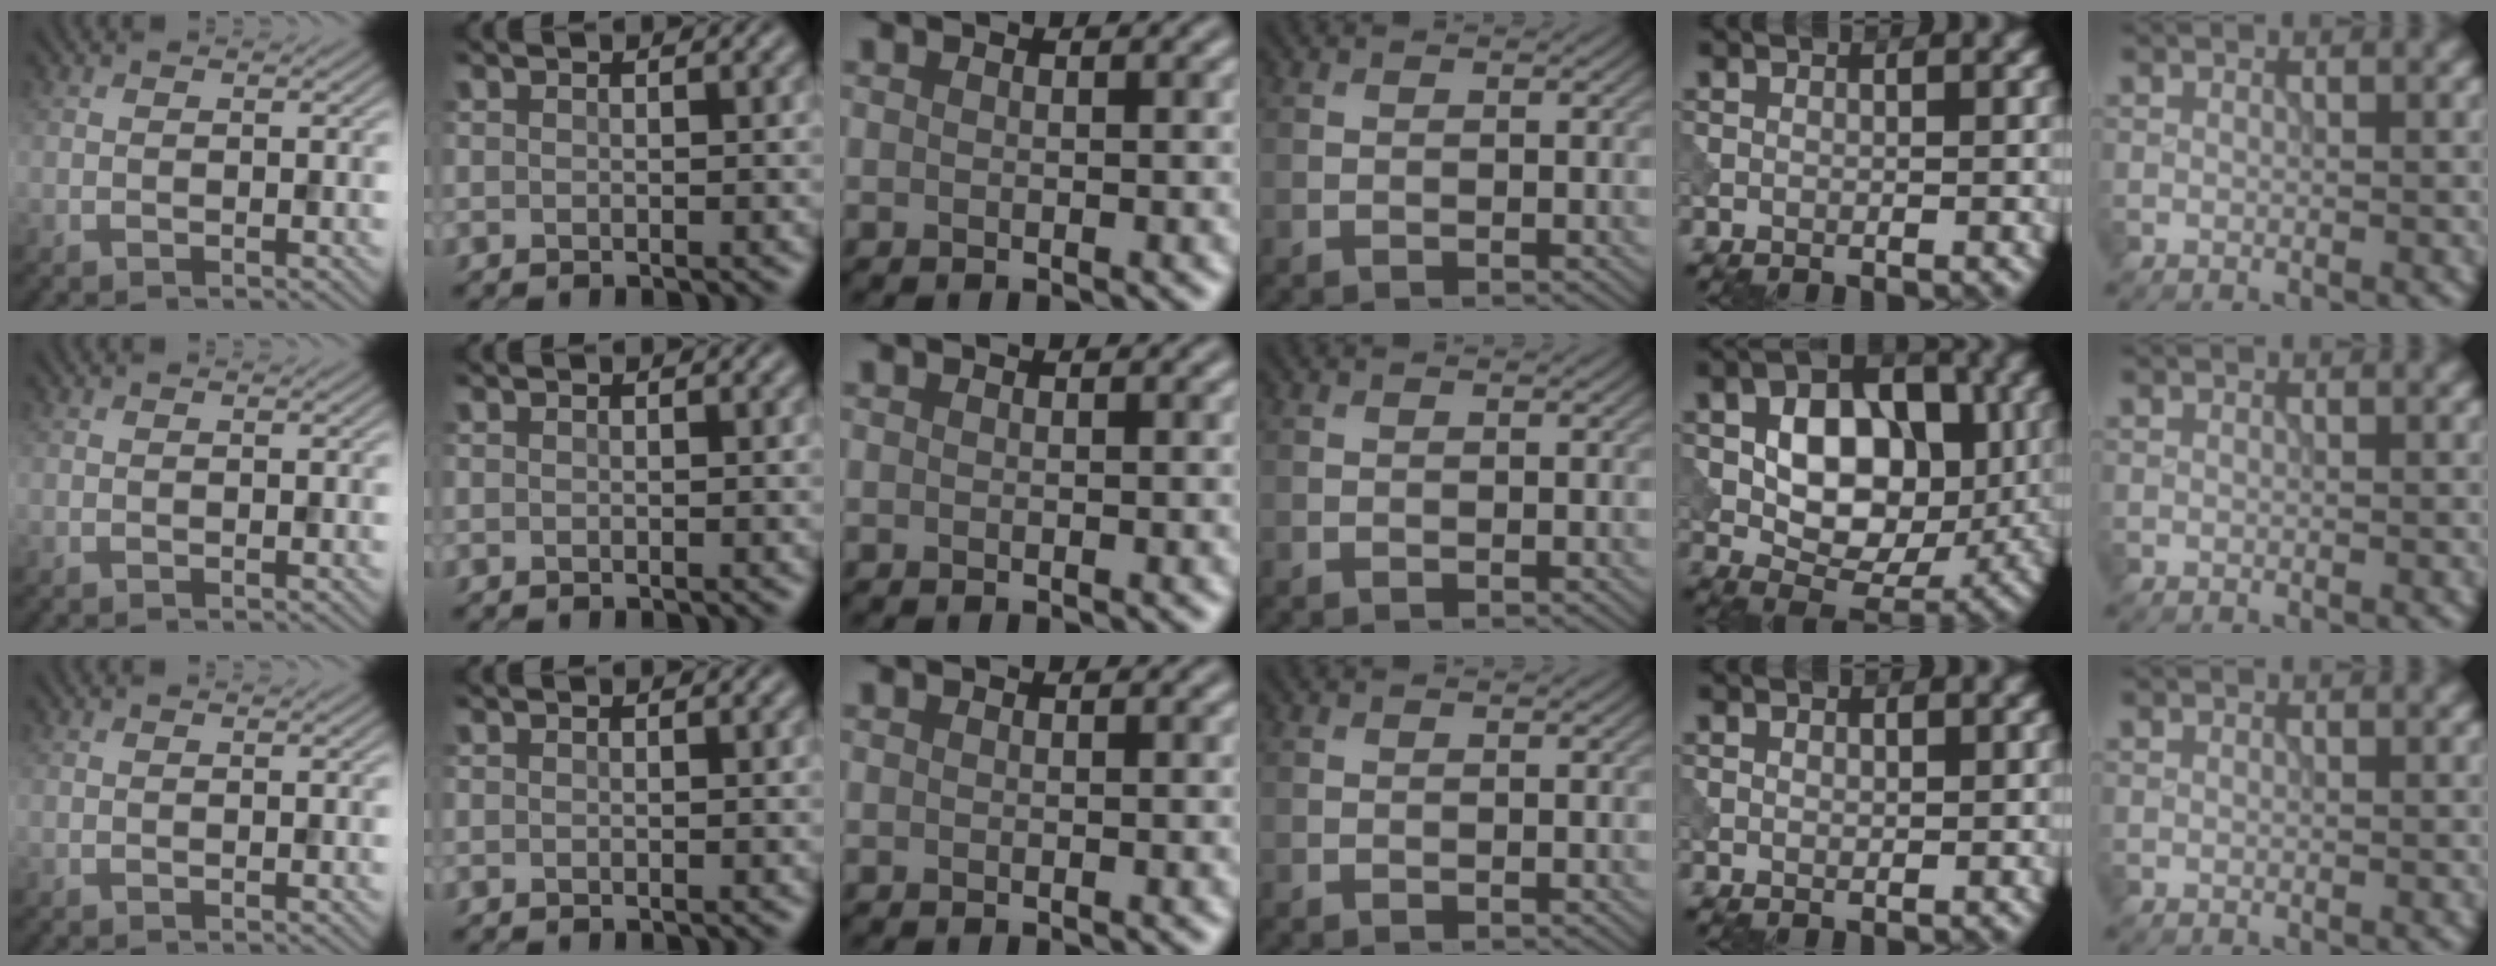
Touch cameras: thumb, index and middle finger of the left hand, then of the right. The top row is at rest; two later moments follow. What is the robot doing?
{"motion": "press", "object": "tv remote"}